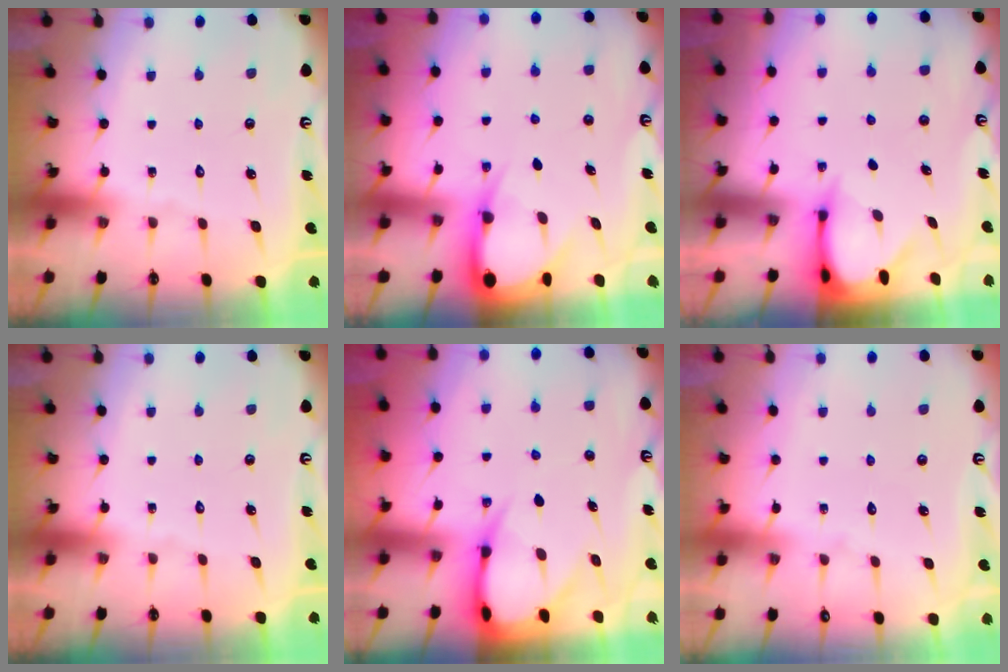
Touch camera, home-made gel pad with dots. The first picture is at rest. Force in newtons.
{"total": 6.5, "press": 6.5, "slide": 0.7}
{"total": 3.4, "press": 3.4, "slide": 0.3}
{"total": 0.0}
{"total": 9.1, "press": 9.1, "slide": 1.0}
{"total": 2.9, "press": 2.9, "slide": 0.4}